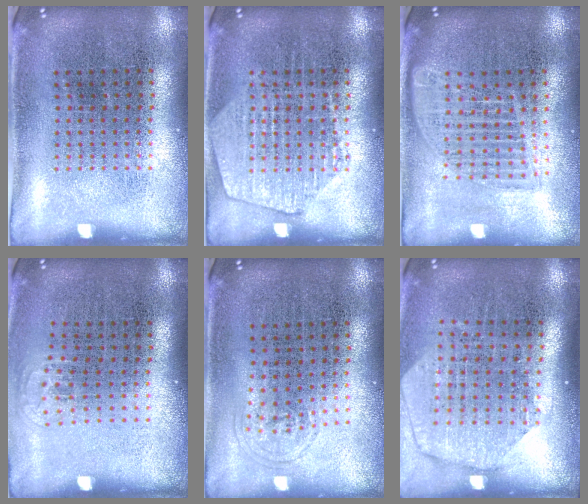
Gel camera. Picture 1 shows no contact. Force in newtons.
{"total": 2.0, "press": 2.0, "slide": 0.3}
{"total": 1.7, "press": 1.4, "slide": 0.9}
{"total": 0.6, "press": 0.4, "slide": 0.4}
{"total": 0.6, "press": 0.5, "slide": 0.3}
{"total": 1.8, "press": 1.6, "slide": 1.0}